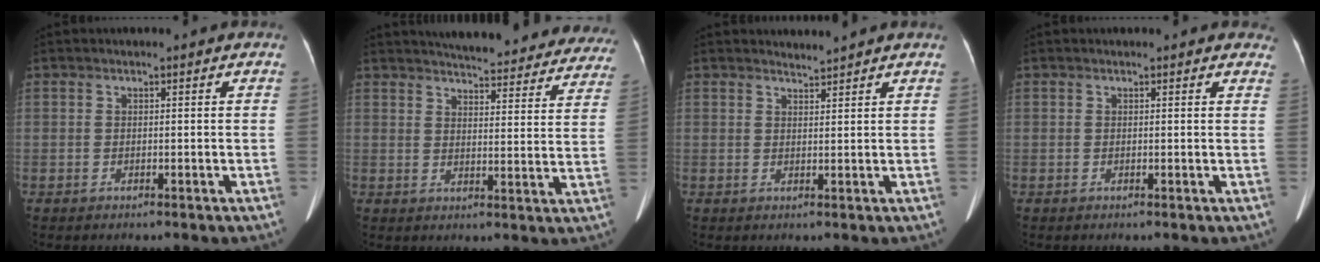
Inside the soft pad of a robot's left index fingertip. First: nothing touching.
{"total": 26.6, "force": [24.5, 5.2, 9.2], "torque": [-0.125, -0.051, 0.278]}
{"total": 1.4, "force": [1.3, -0.4, -0.2], "torque": [-0.009, -0.002, 0.027]}
{"total": 4.8, "force": [4.2, 1.8, 1.4], "torque": [-0.002, 0.009, 0.028]}